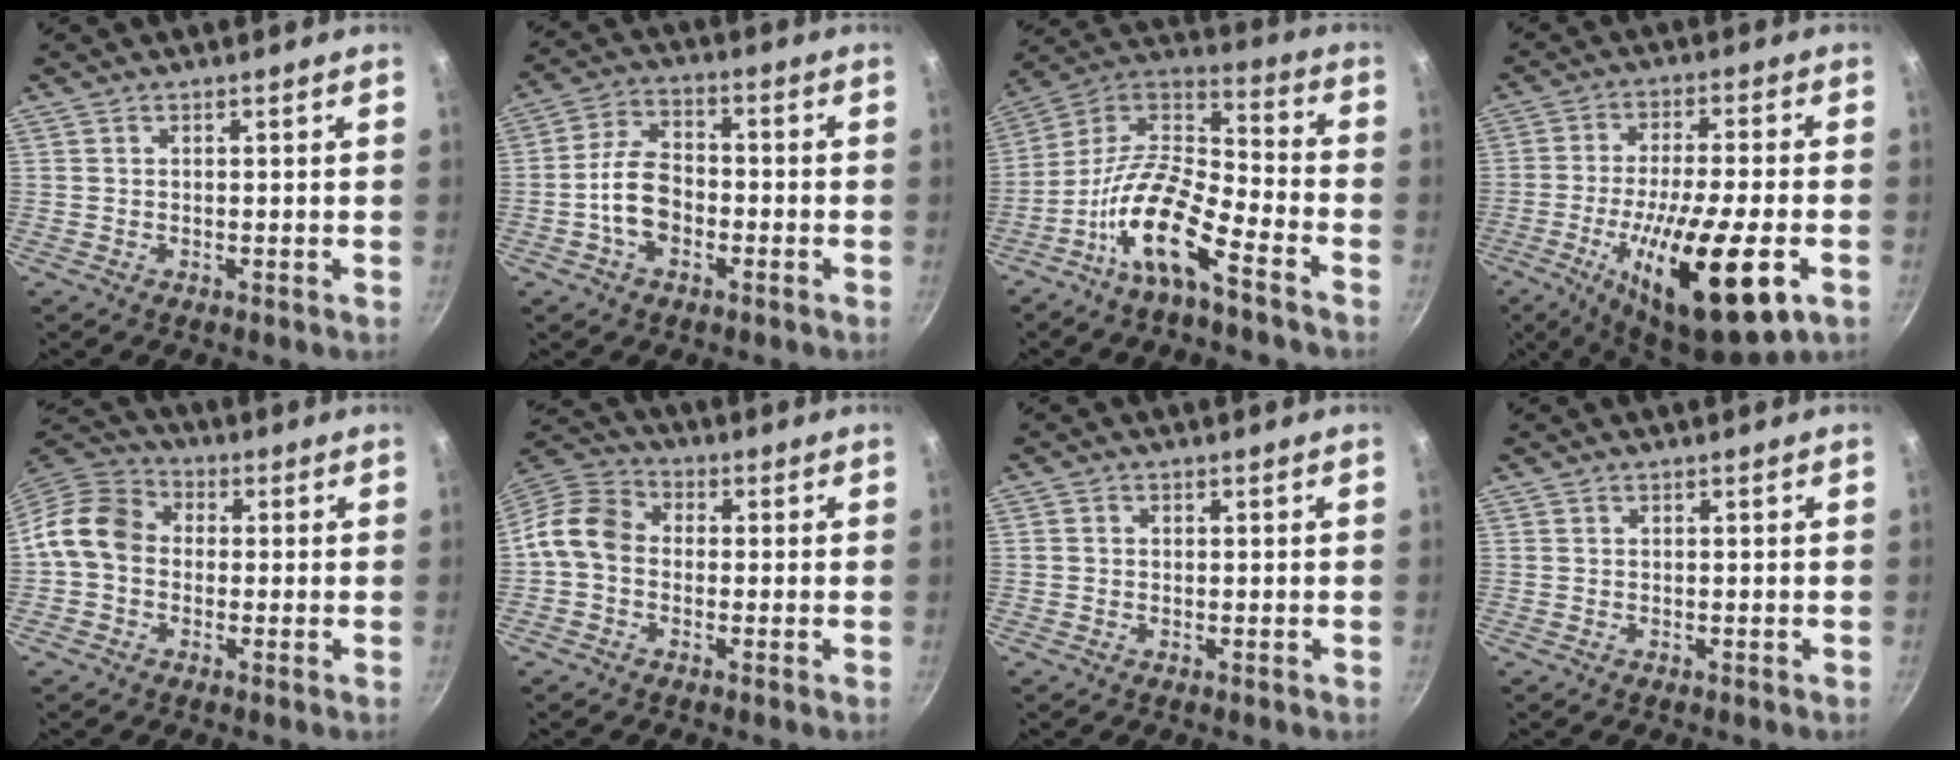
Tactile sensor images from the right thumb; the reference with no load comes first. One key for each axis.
{"total": 8.8, "fx": -2.5, "fy": 5.8, "fz": 6.1, "tx": -0.095, "ty": 0.035, "tz": -0.053}
{"total": 15.8, "fx": -8.8, "fy": 5.4, "fz": 11.9, "tx": -0.220, "ty": 0.080, "tz": -0.181}
{"total": 20.9, "fx": -7.4, "fy": 5.6, "fz": 18.8, "tx": -0.305, "ty": 0.012, "tz": -0.121}
{"total": 10.0, "fx": -0.3, "fy": 8.2, "fz": 5.6, "tx": -0.077, "ty": 0.028, "tz": -0.030}
{"total": 9.0, "fx": -0.9, "fy": 7.3, "fz": 5.2, "tx": -0.082, "ty": 0.033, "tz": -0.041}
{"total": 0.9, "fx": 0.0, "fy": 0.9, "fz": 0.1, "tx": 0.001, "ty": 0.004, "tz": -0.001}
{"total": 0.0}